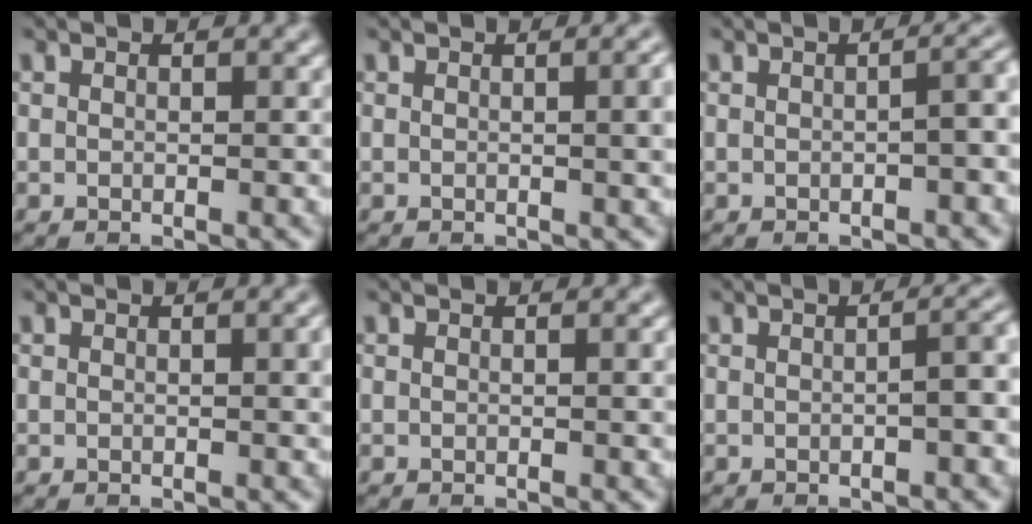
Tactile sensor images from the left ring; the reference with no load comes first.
{"total": 2.7, "force": [0.2, 0.9, 2.6], "torque": [-0.026, 0.004, -0.001]}
{"total": 2.7, "force": [-0.4, 1.1, 2.4], "torque": [-0.015, 0.011, -0.001]}
{"total": 1.2, "force": [0.2, 0.3, 1.1], "torque": [-0.015, 0.001, 0.003]}
{"total": 1.0, "force": [0.1, 0.2, 0.9], "torque": [-0.011, 0.001, 0.001]}
{"total": 2.8, "force": [-0.3, 1.1, 2.6], "torque": [-0.016, 0.013, -0.002]}